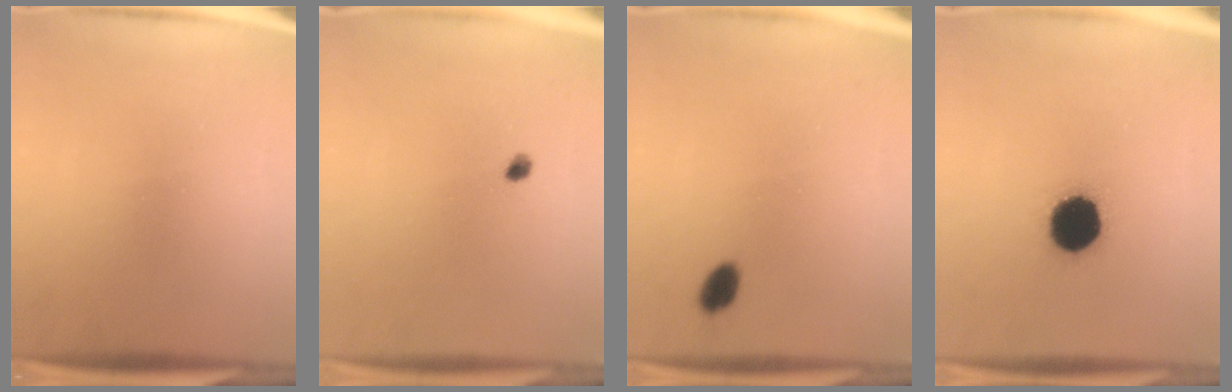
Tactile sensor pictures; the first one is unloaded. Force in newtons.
{"total": 1.2}
{"total": 2.9}
{"total": 14.1}